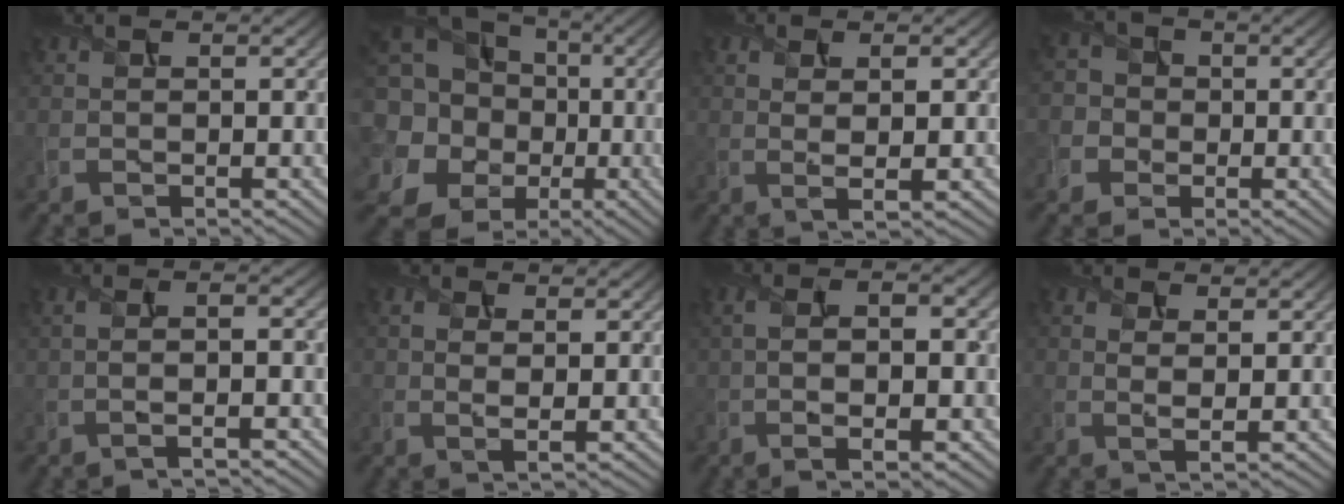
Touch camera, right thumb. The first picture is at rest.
{"total": 23.6, "force": [-0.4, 21.1, 10.5], "torque": [-0.293, 0.014, -0.033]}
{"total": 3.0, "force": [0.5, 0.8, 2.8], "torque": [-0.059, -0.004, 0.013]}
{"total": 4.4, "force": [-0.8, 4.2, 0.9], "torque": [-0.027, 0.001, -0.034]}
{"total": 3.6, "force": [-1.1, 1.0, 3.3], "torque": [-0.058, 0.001, -0.027]}
{"total": 2.5, "force": [0.4, 1.2, 2.1], "torque": [-0.051, -0.007, 0.012]}
{"total": 6.9, "force": [-0.8, 2.3, 6.5], "torque": [-0.128, -0.007, -0.007]}
{"total": 2.4, "force": [0.9, 1.0, 2.0], "torque": [-0.042, -0.008, 0.016]}